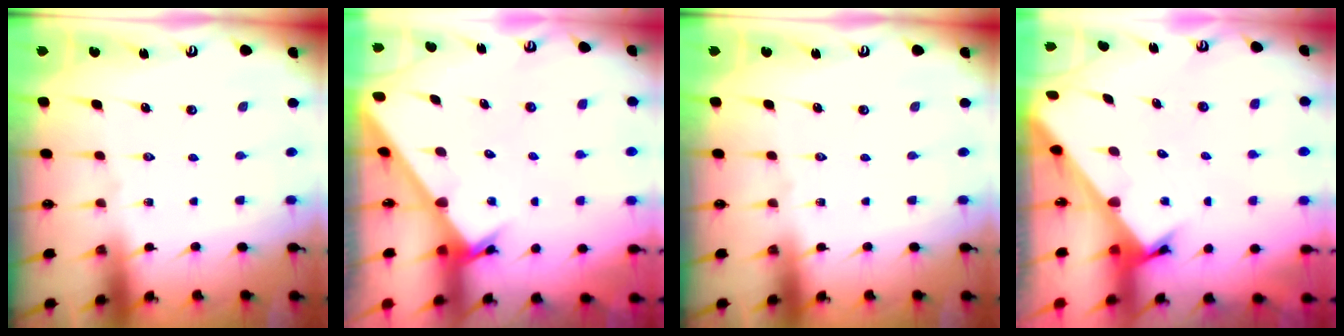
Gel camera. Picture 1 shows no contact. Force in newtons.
{"total": 2.7, "press": 2.7, "slide": 0.1}
{"total": 0.0}
{"total": 2.5, "press": 2.5, "slide": 0.3}